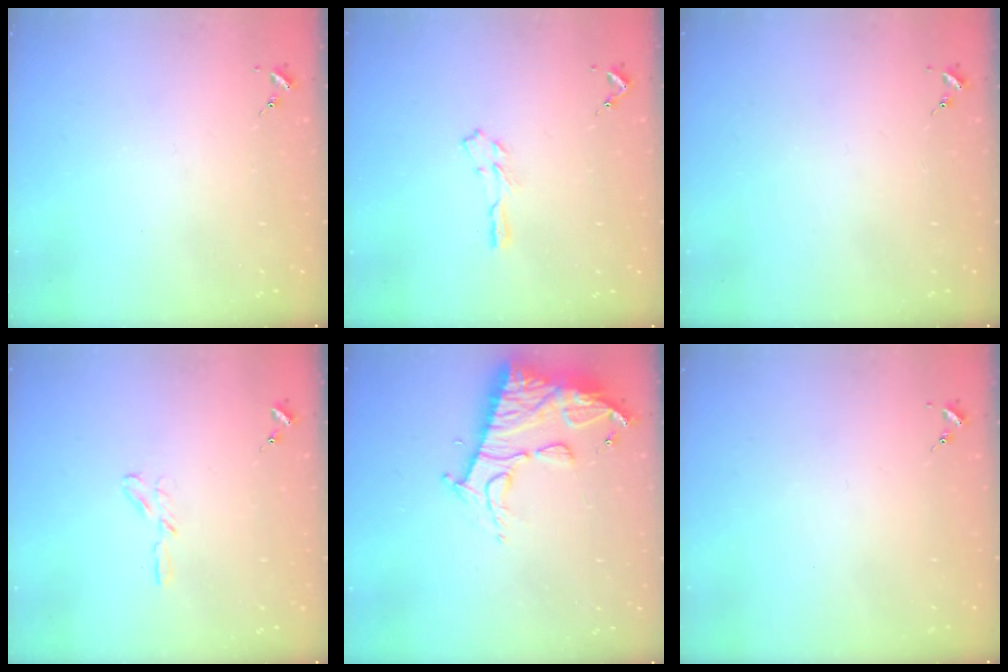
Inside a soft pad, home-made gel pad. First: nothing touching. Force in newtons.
{"total": 3.6, "press": 3.6, "slide": 0.4}
{"total": 0.0}
{"total": 3.7, "press": 3.7, "slide": 0.4}
{"total": 15.1, "press": 15.0, "slide": 1.6}
{"total": 0.0}